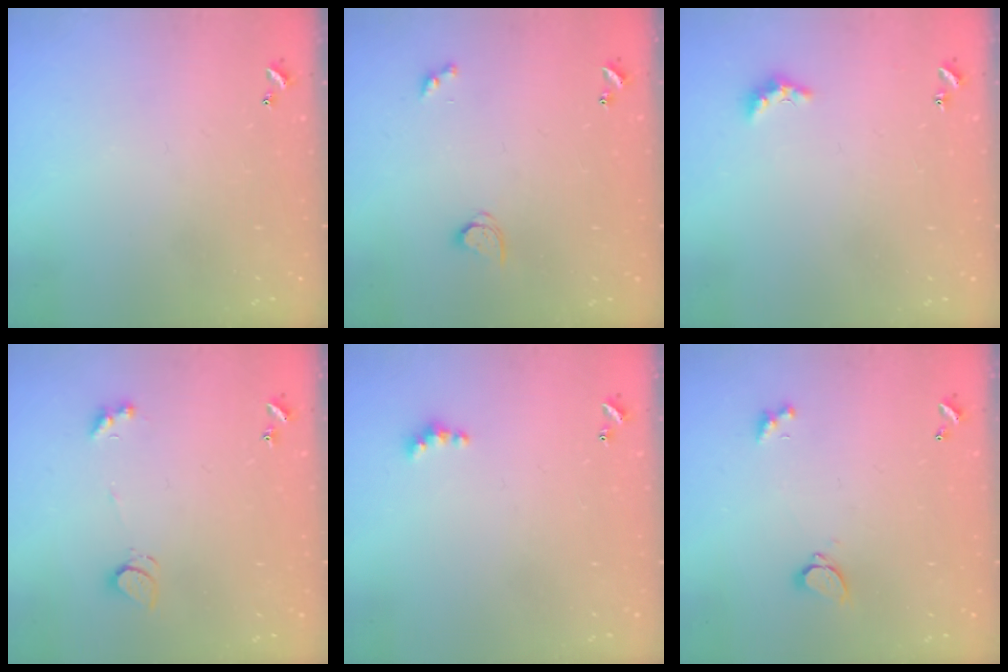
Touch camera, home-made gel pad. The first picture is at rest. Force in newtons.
{"total": 2.8, "press": 2.8, "slide": 0.3}
{"total": 4.0, "press": 4.0, "slide": 0.7}
{"total": 2.4, "press": 2.3, "slide": 0.6}
{"total": 2.8, "press": 2.8, "slide": 0.5}
{"total": 2.1, "press": 1.8, "slide": 1.0}